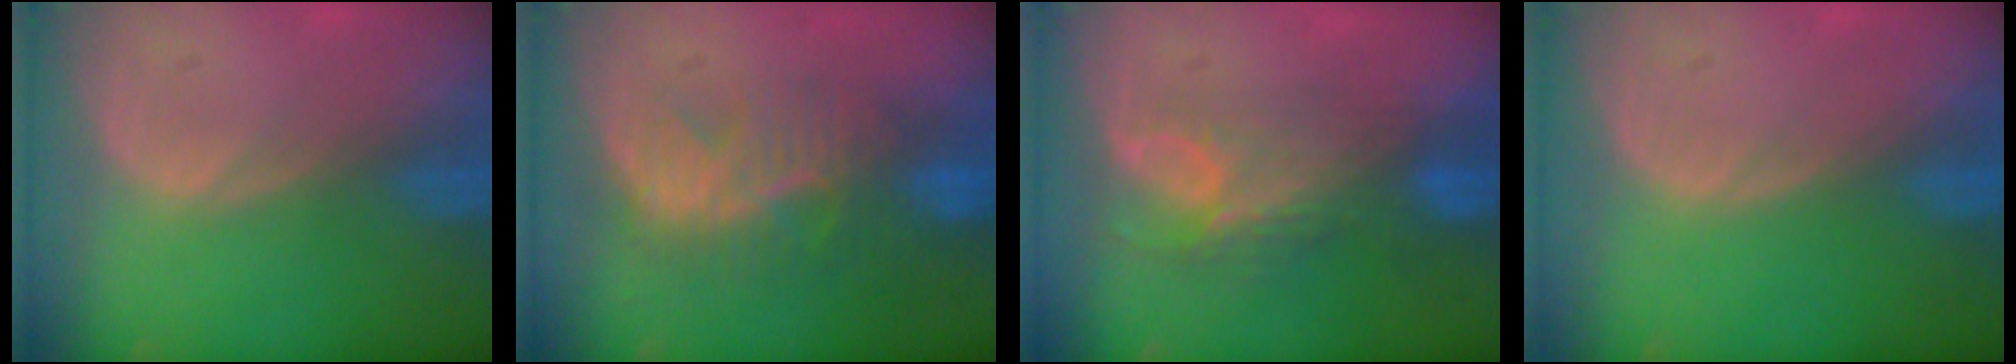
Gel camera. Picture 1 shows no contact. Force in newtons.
{"total": 9.3, "press": 8.4, "slide": 3.9}
{"total": 7.8, "press": 6.9, "slide": 3.8}
{"total": 0.0}